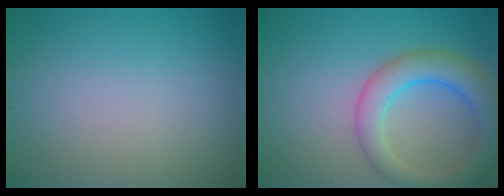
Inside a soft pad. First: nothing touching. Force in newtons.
{"total": 5.7, "press": 5.7, "slide": 0.3}